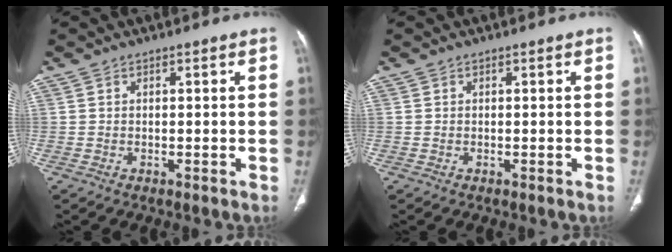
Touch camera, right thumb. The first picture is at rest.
{"total": 0.0}